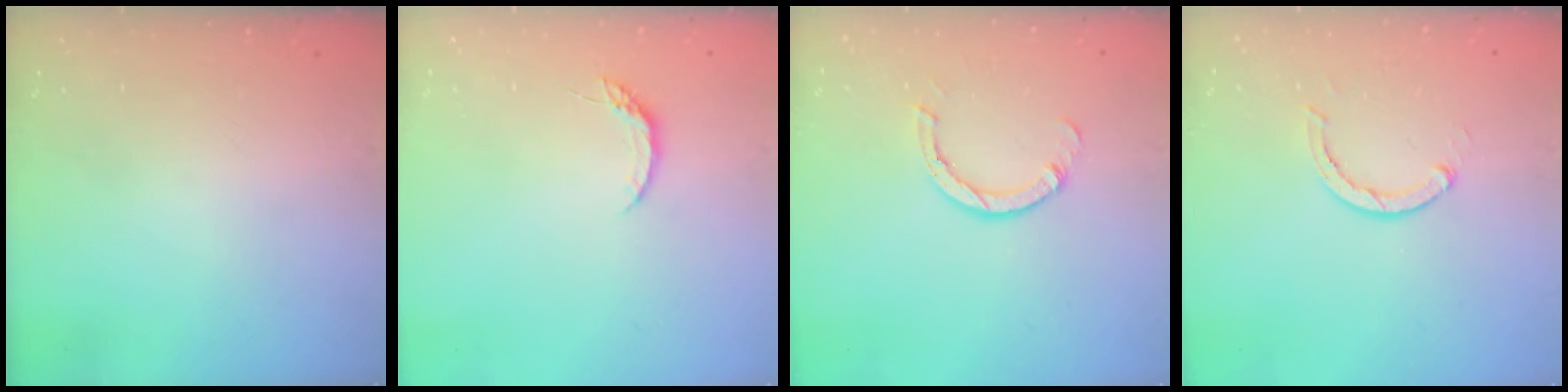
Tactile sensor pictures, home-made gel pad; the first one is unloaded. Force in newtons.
{"total": 4.3, "press": 4.3, "slide": 0.5}
{"total": 3.6, "press": 3.6, "slide": 0.2}
{"total": 2.9, "press": 2.9, "slide": 0.5}